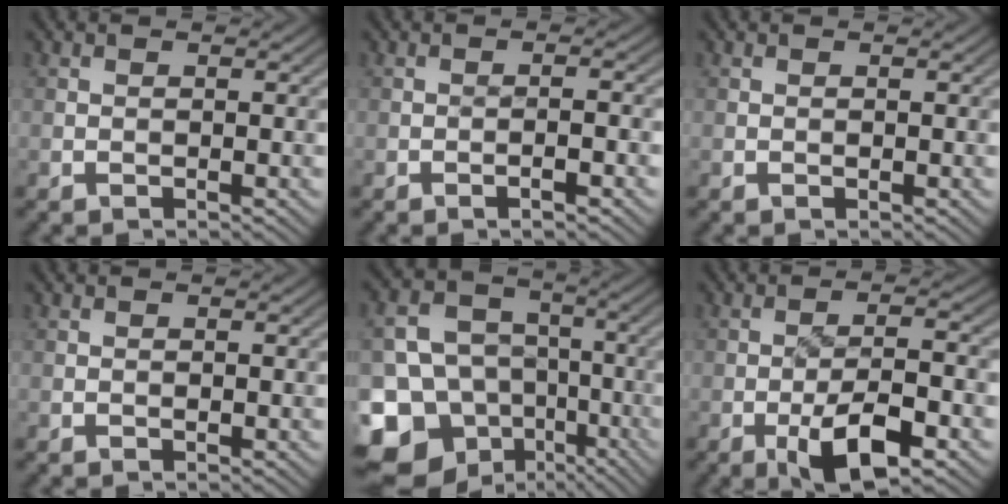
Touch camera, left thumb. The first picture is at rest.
{"total": 2.1, "force": [-1.1, 0.2, 1.8], "torque": [-0.030, 0.008, -0.019]}
{"total": 0.0}
{"total": 0.0}
{"total": 16.8, "force": [-8.5, 13.1, 6.3], "torque": [-0.180, -0.038, -0.120]}
{"total": 8.6, "force": [-4.0, 2.6, 7.2], "torque": [-0.121, 0.005, -0.069]}